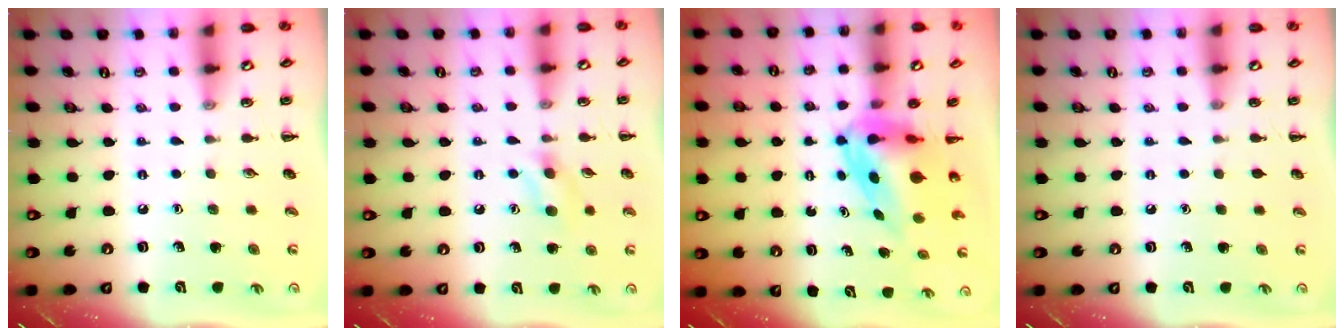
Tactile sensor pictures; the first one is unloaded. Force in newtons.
{"total": 5.8, "press": 5.5, "slide": 1.6}
{"total": 6.6, "press": 6.3, "slide": 2.0}
{"total": 0.0}